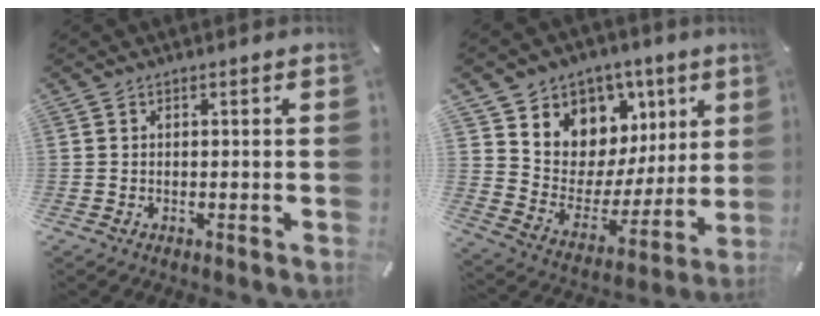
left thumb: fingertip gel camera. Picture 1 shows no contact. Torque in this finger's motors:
{"motor_torque": [1.74, 1.73, 1.41, -1.36, 0.20]}